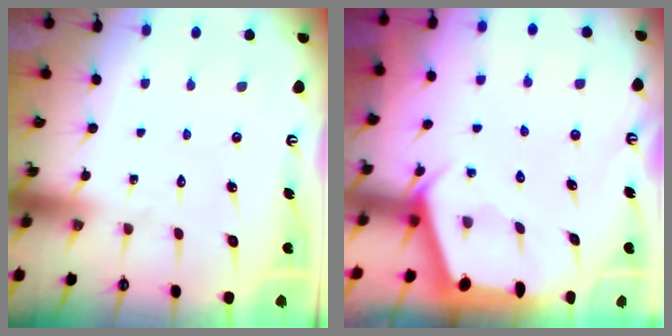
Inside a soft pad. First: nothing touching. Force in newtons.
{"total": 2.5, "press": 2.5, "slide": 0.3}